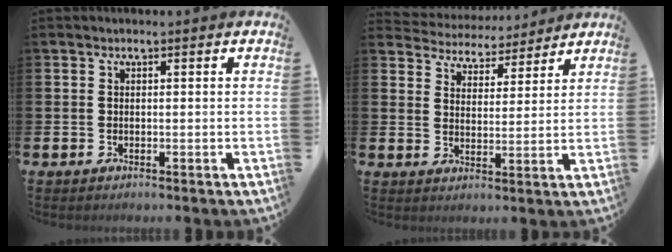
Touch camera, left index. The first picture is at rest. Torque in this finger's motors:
{"motor_torque": [1.00, -1.14, 0.12, -0.02]}